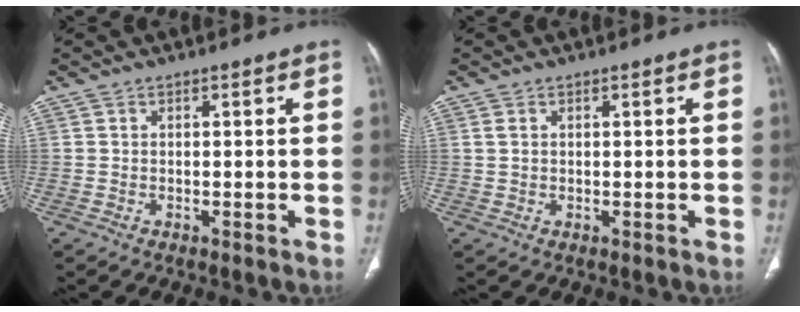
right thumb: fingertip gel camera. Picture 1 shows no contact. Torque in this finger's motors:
{"motor_torque": [0.05, -0.22, -0.15, 0.00, -0.07]}